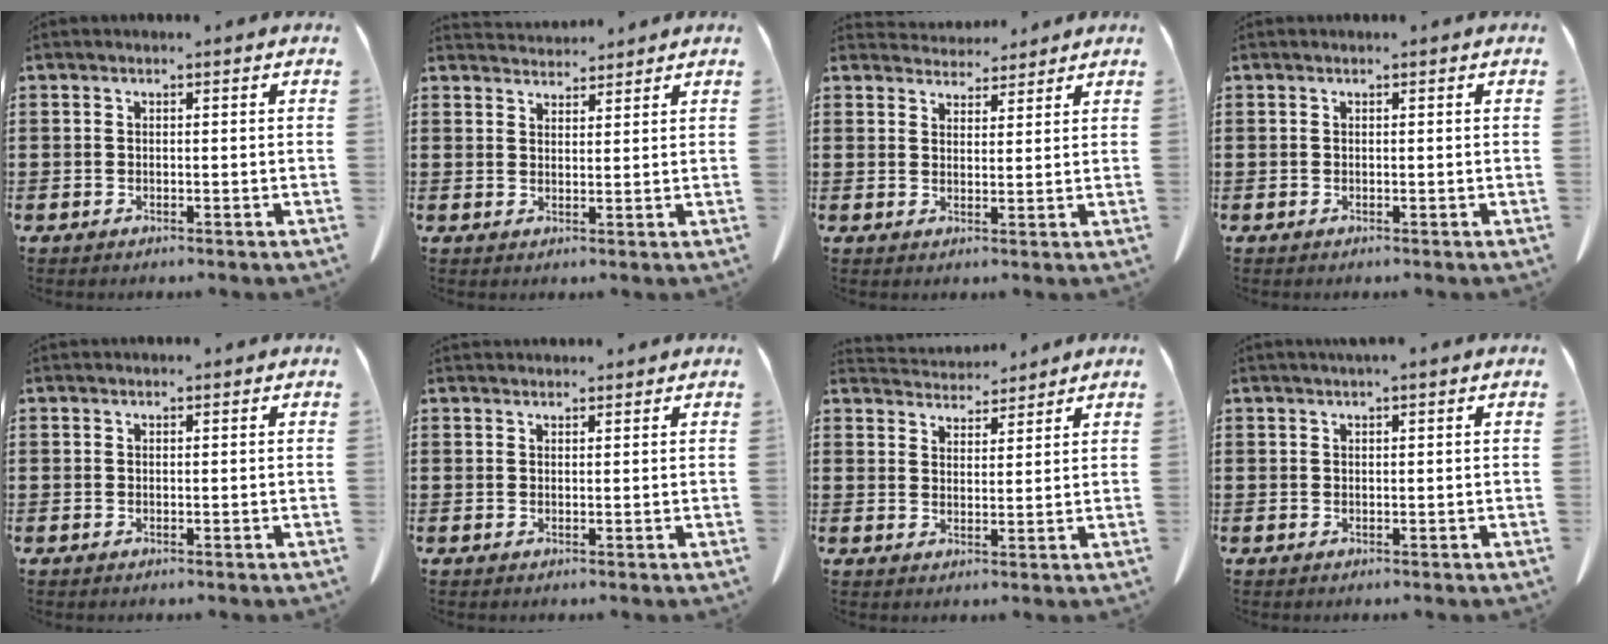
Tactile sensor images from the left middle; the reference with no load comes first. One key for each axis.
{"total": 3.1, "fx": 3.1, "fy": 0.4, "fz": 0.0, "tx": -0.007, "ty": -0.008, "tz": 0.058}
{"total": 3.8, "fx": 3.7, "fy": 1.0, "fz": 0.2, "tx": -0.005, "ty": -0.013, "tz": 0.069}
{"total": 0.0}
{"total": 0.6, "fx": 0.6, "fy": 0.0, "fz": 0.1, "tx": -0.004, "ty": 0.000, "tz": 0.011}
{"total": 1.6, "fx": 1.5, "fy": 0.2, "fz": 0.2, "tx": -0.007, "ty": 0.002, "tz": 0.029}
{"total": 4.5, "fx": 4.4, "fy": 0.9, "fz": 0.4, "tx": -0.022, "ty": -0.017, "tz": 0.081}
{"total": 1.1, "fx": 0.9, "fy": -0.1, "fz": 0.6, "tx": -0.012, "ty": 0.000, "tz": 0.017}